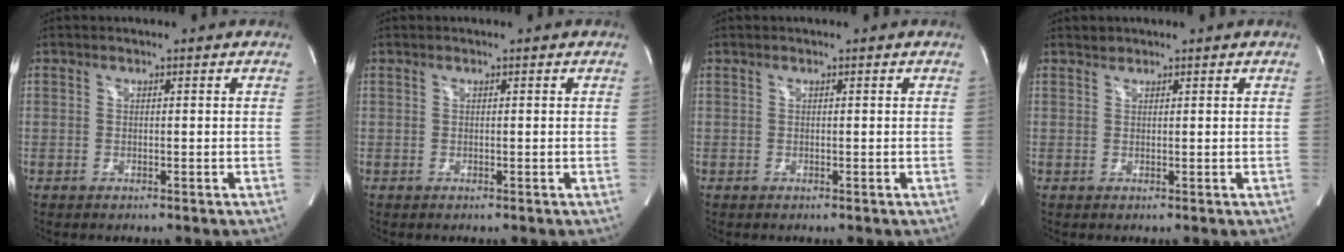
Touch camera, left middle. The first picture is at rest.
{"total": 0.0}
{"total": 0.0}
{"total": 0.7, "force": [0.6, 0.3, -0.1], "torque": [0.000, 0.003, 0.010]}